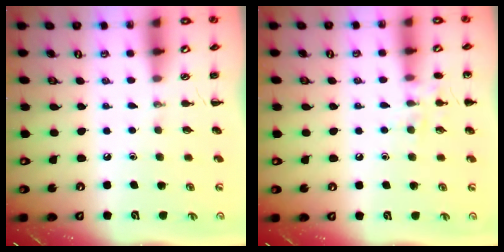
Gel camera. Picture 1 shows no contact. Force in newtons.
{"total": 8.2, "press": 8.1, "slide": 1.6}